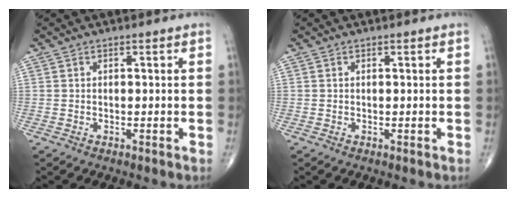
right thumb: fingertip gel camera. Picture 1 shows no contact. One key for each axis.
{"total": 0.0}